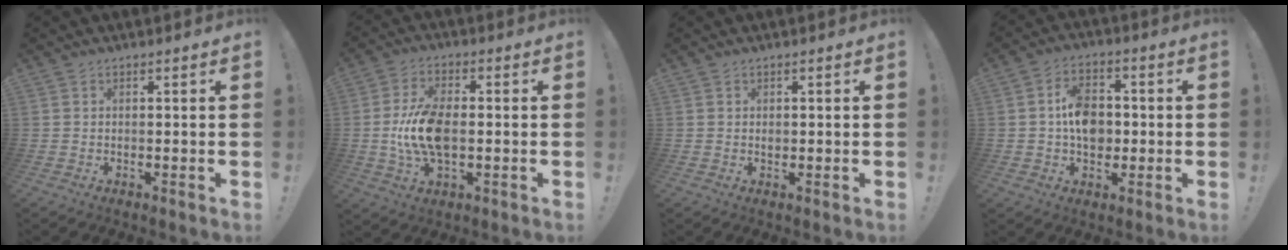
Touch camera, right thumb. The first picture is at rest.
{"total": 12.7, "force": [-1.2, 7.2, 10.4], "torque": [-0.193, 0.001, -0.020]}
{"total": 0.6, "force": [-0.1, 0.5, 0.2], "torque": [0.000, 0.000, -0.002]}
{"total": 10.4, "force": [-0.1, 7.9, 6.7], "torque": [-0.098, 0.015, 0.002]}